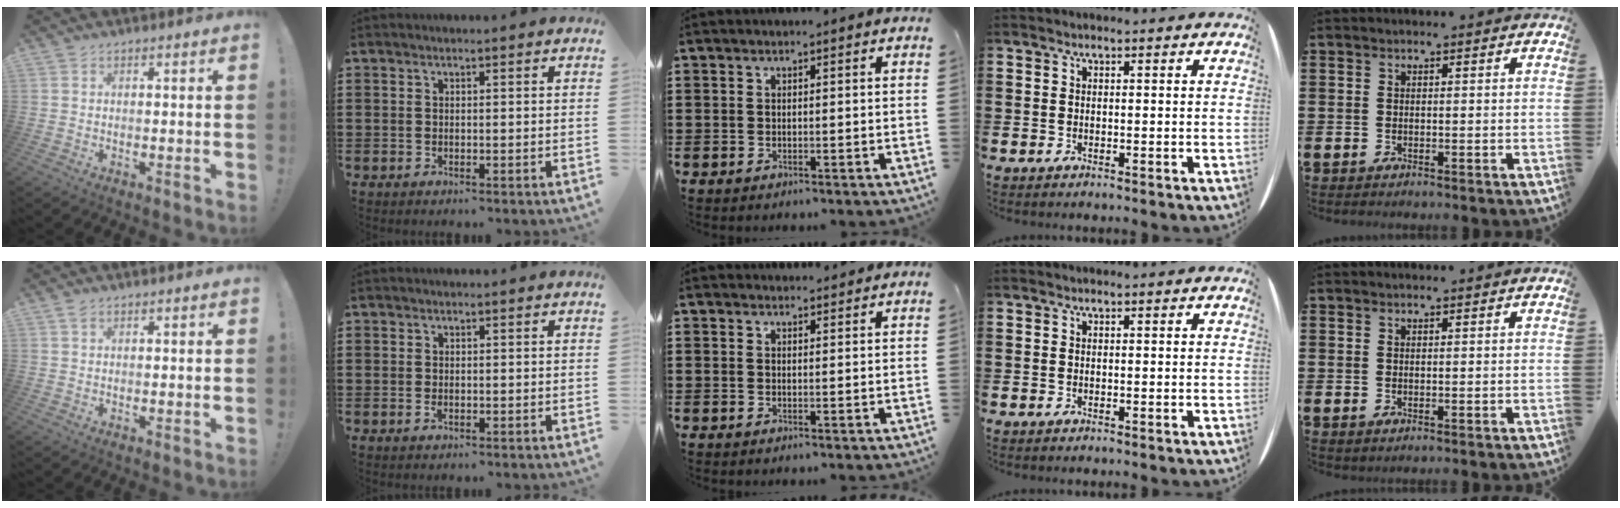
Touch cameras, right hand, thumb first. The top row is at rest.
{"thumb": {"total": 0.7, "force": [0.4, 0.4, 0.4], "torque": [-0.009, 0.001, 0.007]}, "index": {"total": 0.8, "force": [-0.3, 0.5, 0.6], "torque": [-0.012, -0.002, -0.005]}, "middle": {"total": 1.6, "force": [1.6, 0.2, -0.1], "torque": [0.004, -0.003, 0.031]}}